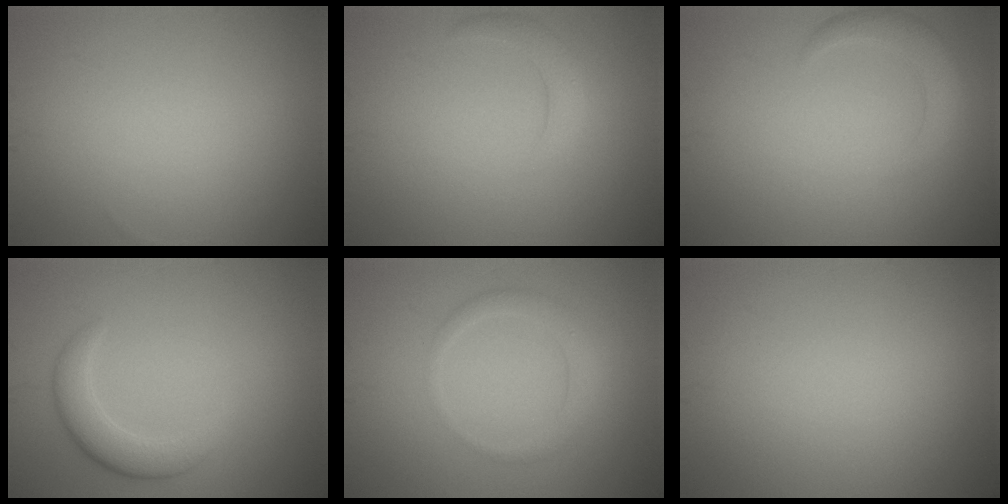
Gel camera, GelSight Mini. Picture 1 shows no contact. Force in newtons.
{"total": 2.1, "press": 2.1, "slide": 0.2}
{"total": 2.7, "press": 2.6, "slide": 0.3}
{"total": 3.3, "press": 3.3, "slide": 0.2}
{"total": 2.2, "press": 2.2, "slide": 0.1}
{"total": 0.0}